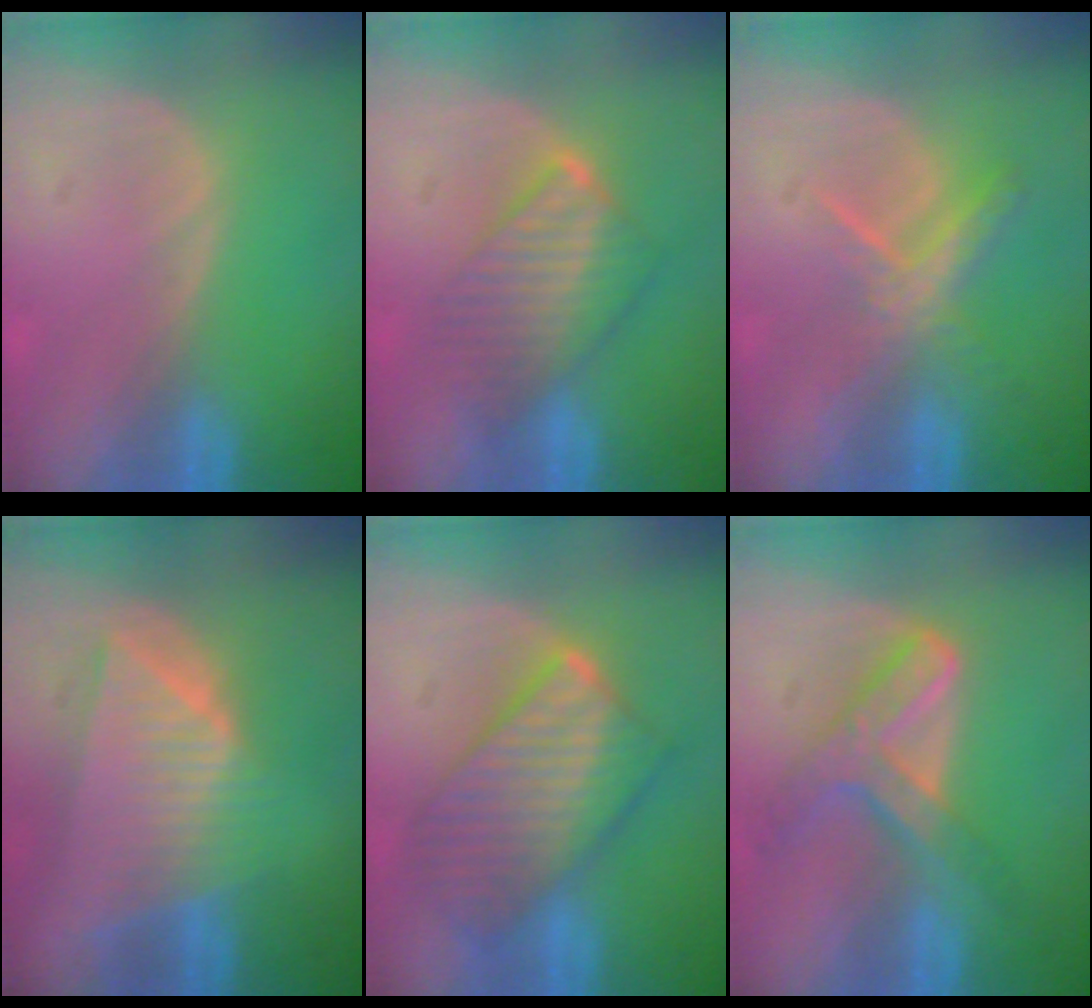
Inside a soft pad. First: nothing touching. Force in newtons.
{"total": 6.4, "press": 6.3, "slide": 0.8}
{"total": 5.5, "press": 4.9, "slide": 2.5}
{"total": 9.2, "press": 8.2, "slide": 4.2}
{"total": 9.6, "press": 9.6, "slide": 0.9}
{"total": 7.3, "press": 6.1, "slide": 3.9}